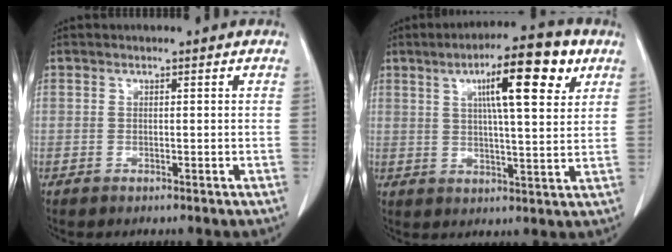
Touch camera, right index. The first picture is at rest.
{"total": 12.4, "force": [5.6, 1.8, 11.0], "torque": [-0.173, 0.013, 0.080]}